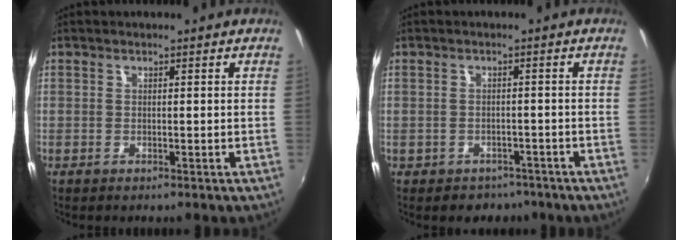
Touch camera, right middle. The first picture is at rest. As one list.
[{"total": 4.5, "force": [-3.4, 2.9, 0.7], "torque": [-0.020, -0.003, -0.041]}]